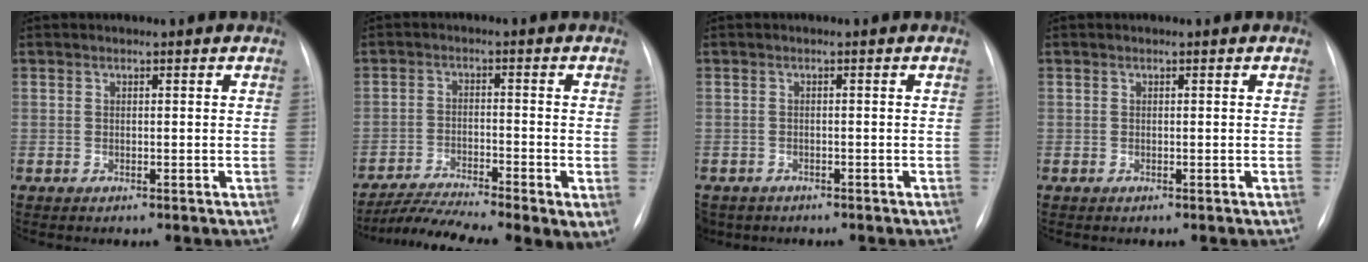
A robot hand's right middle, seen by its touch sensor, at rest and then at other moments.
{"total": 10.1, "force": [-7.1, 2.1, 6.8], "torque": [-0.115, -0.006, -0.118]}
{"total": 4.7, "force": [-3.4, 3.2, 0.6], "torque": [-0.012, 0.001, -0.055]}
{"total": 0.0}